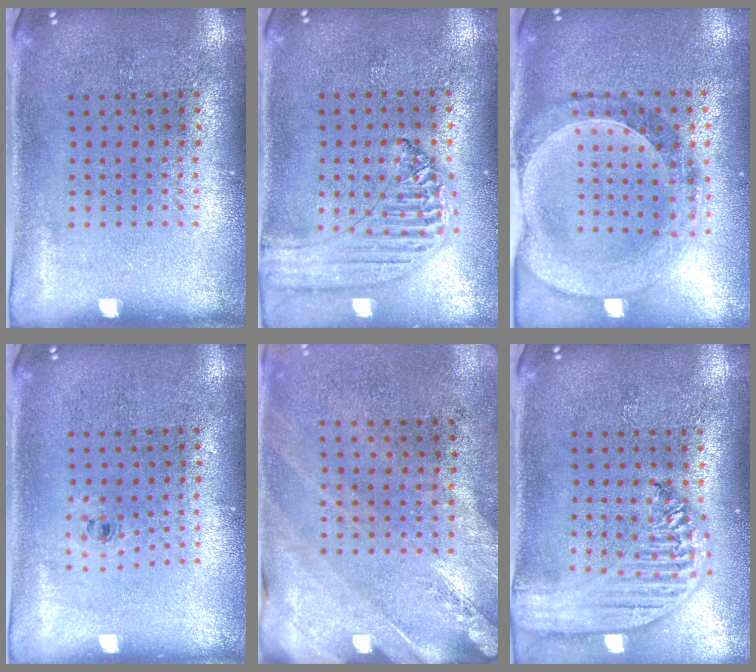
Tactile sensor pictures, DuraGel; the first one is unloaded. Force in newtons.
{"total": 1.3, "press": 1.3, "slide": 0.2}
{"total": 1.5, "press": 1.5, "slide": 0.3}
{"total": 0.5, "press": 0.3, "slide": 0.4}
{"total": 2.5, "press": 2.0, "slide": 1.4}
{"total": 2.8, "press": 2.2, "slide": 1.6}